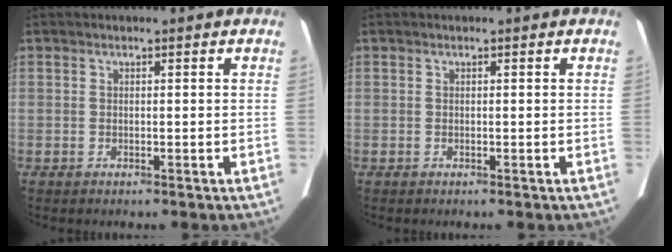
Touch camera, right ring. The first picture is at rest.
{"total": 0.0}